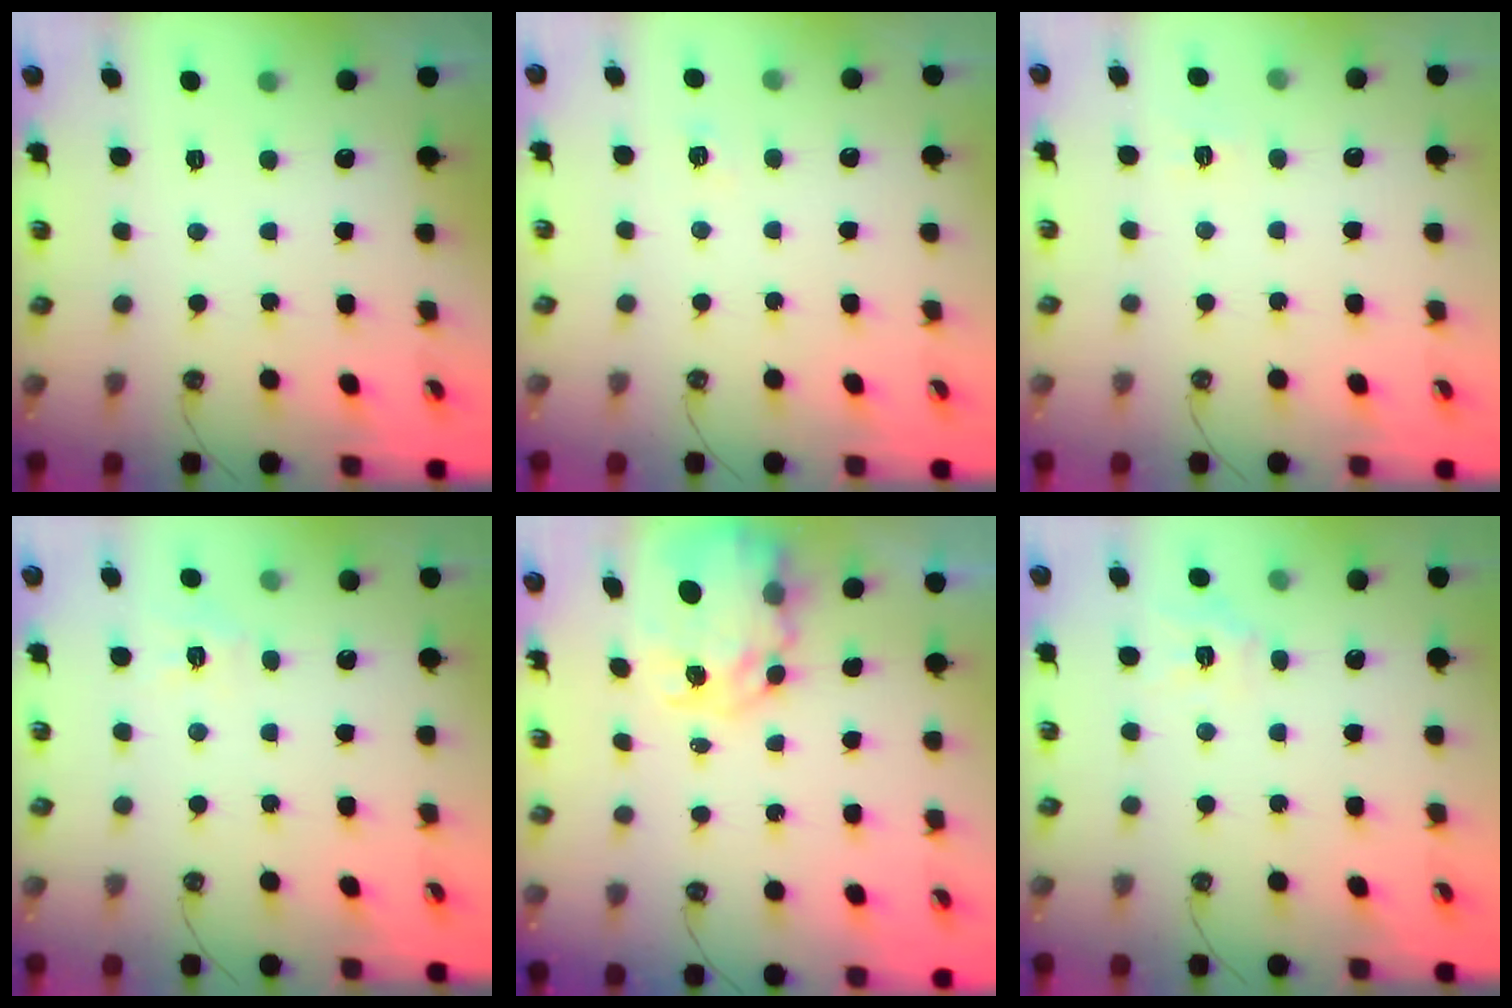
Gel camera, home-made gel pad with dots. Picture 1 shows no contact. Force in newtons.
{"total": 2.3, "press": 2.3, "slide": 0.3}
{"total": 5.7, "press": 5.7, "slide": 0.6}
{"total": 6.2, "press": 6.2, "slide": 0.6}
{"total": 8.4, "press": 8.4, "slide": 0.6}
{"total": 6.3, "press": 6.2, "slide": 0.5}